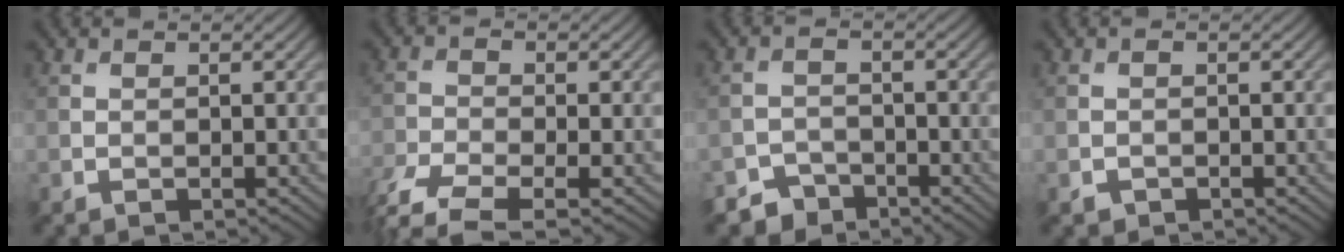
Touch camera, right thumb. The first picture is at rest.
{"total": 5.0, "force": [-3.5, 1.6, 3.2], "torque": [-0.082, -0.015, -0.077]}
{"total": 3.1, "force": [-2.7, 1.5, 0.2], "torque": [0.003, 0.003, -0.054]}
{"total": 0.8, "force": [-0.6, 0.5, 0.1], "torque": [0.000, -0.002, -0.011]}